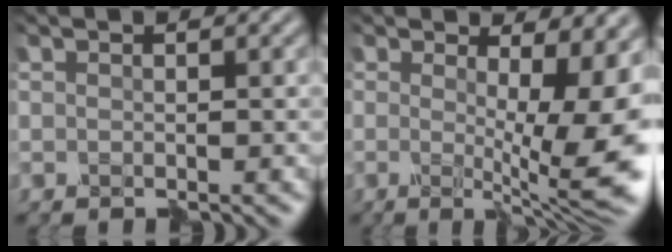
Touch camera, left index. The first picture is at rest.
{"total": 9.1, "force": [-0.2, 2.0, 8.9], "torque": [-0.116, -0.012, -0.003]}